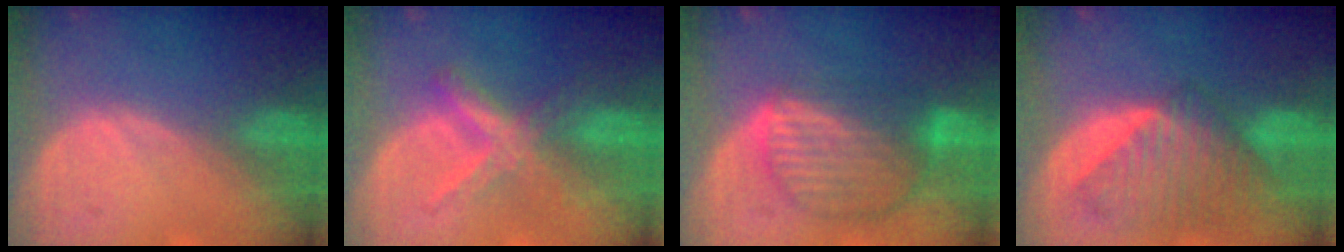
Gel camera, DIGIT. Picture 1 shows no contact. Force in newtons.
{"total": 5.6, "press": 5.5, "slide": 1.2}
{"total": 8.7, "press": 7.6, "slide": 4.3}
{"total": 8.9, "press": 8.0, "slide": 3.7}